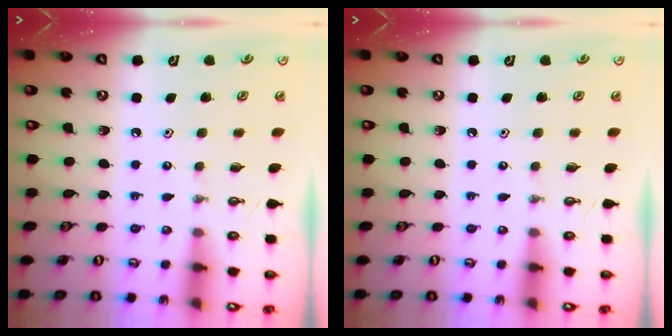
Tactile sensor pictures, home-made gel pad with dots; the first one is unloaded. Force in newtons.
{"total": 0.0}